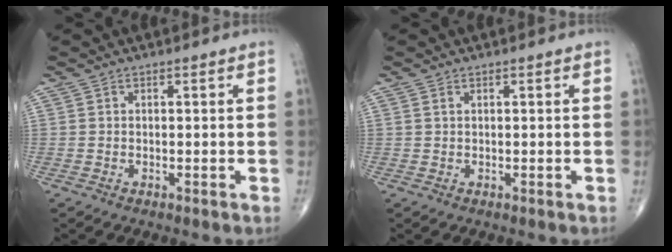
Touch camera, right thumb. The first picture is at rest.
{"total": 0.5, "force": [0.3, 0.3, 0.4], "torque": [-0.008, 0.004, 0.007]}